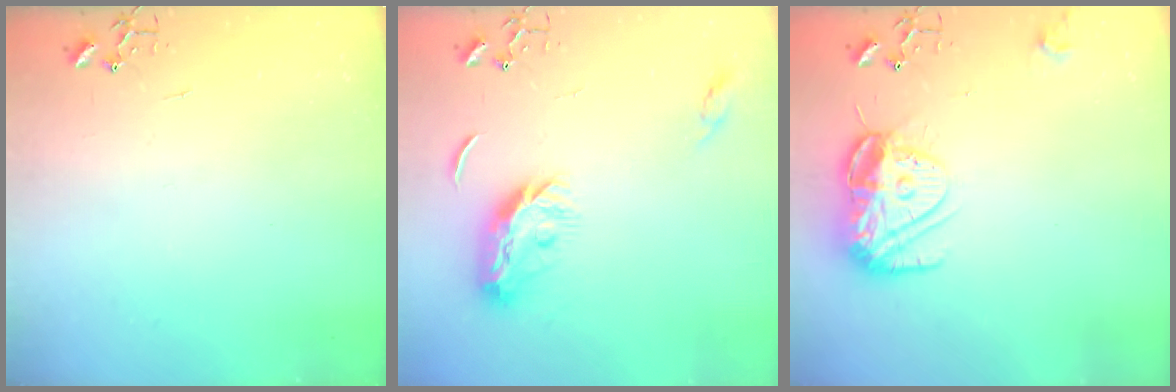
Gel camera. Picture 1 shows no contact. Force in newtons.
{"total": 10.1, "press": 10.1, "slide": 0.2}
{"total": 13.8, "press": 13.7, "slide": 1.3}